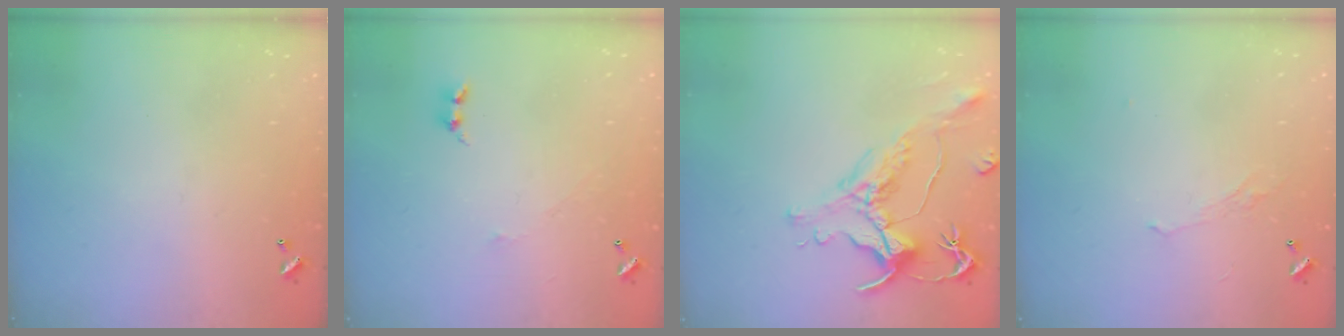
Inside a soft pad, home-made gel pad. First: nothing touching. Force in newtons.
{"total": 2.7, "press": 2.6, "slide": 0.4}
{"total": 1.7, "press": 1.1, "slide": 1.2}
{"total": 0.7, "press": 0.4, "slide": 0.6}